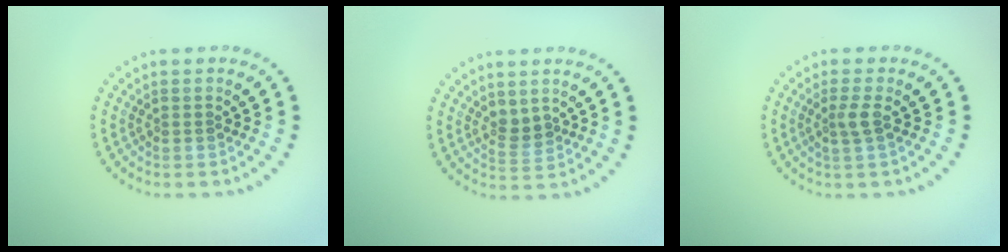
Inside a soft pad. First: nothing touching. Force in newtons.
{"total": 1.3, "press": 1.0, "slide": 0.8}
{"total": 1.6, "press": 1.2, "slide": 1.0}